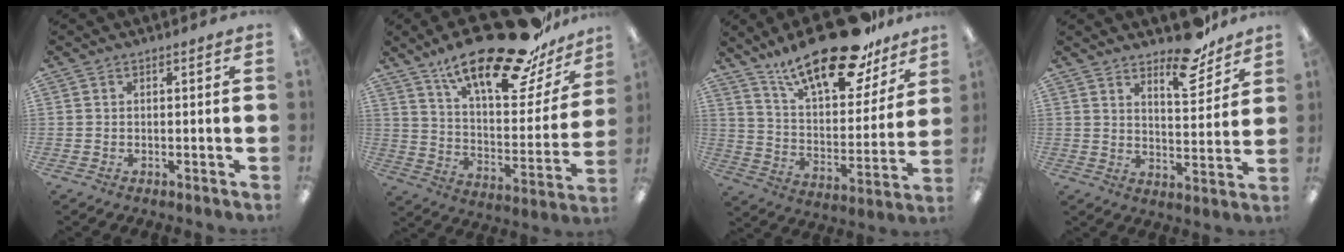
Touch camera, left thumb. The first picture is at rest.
{"total": 26.6, "force": [19.5, 8.7, 15.9], "torque": [-0.234, -0.122, 0.319]}
{"total": 23.7, "force": [17.3, 8.5, 13.8], "torque": [-0.220, -0.105, 0.295]}
{"total": 10.9, "force": [8.7, 3.9, 5.3], "torque": [-0.048, -0.066, 0.147]}